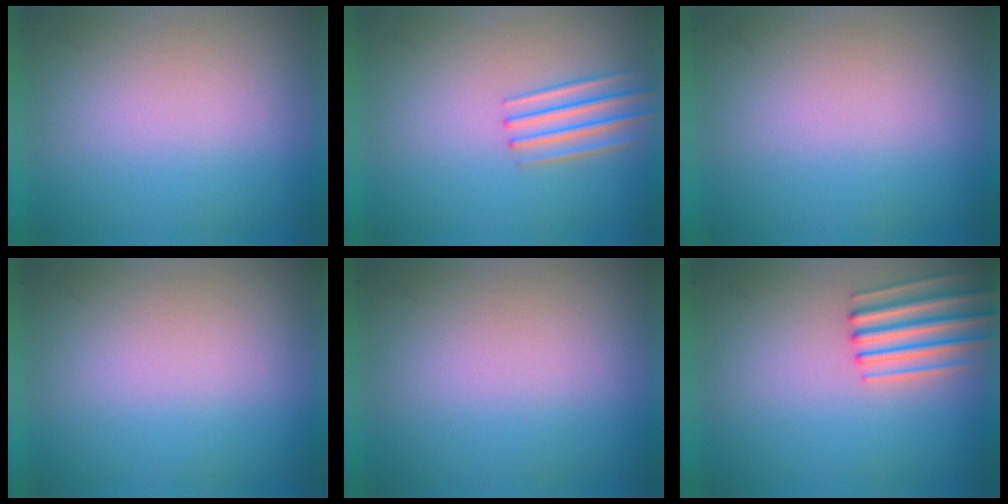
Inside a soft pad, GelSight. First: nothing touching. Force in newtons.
{"total": 2.1}
{"total": 0.0}
{"total": 0.0}
{"total": 0.0}
{"total": 2.8}